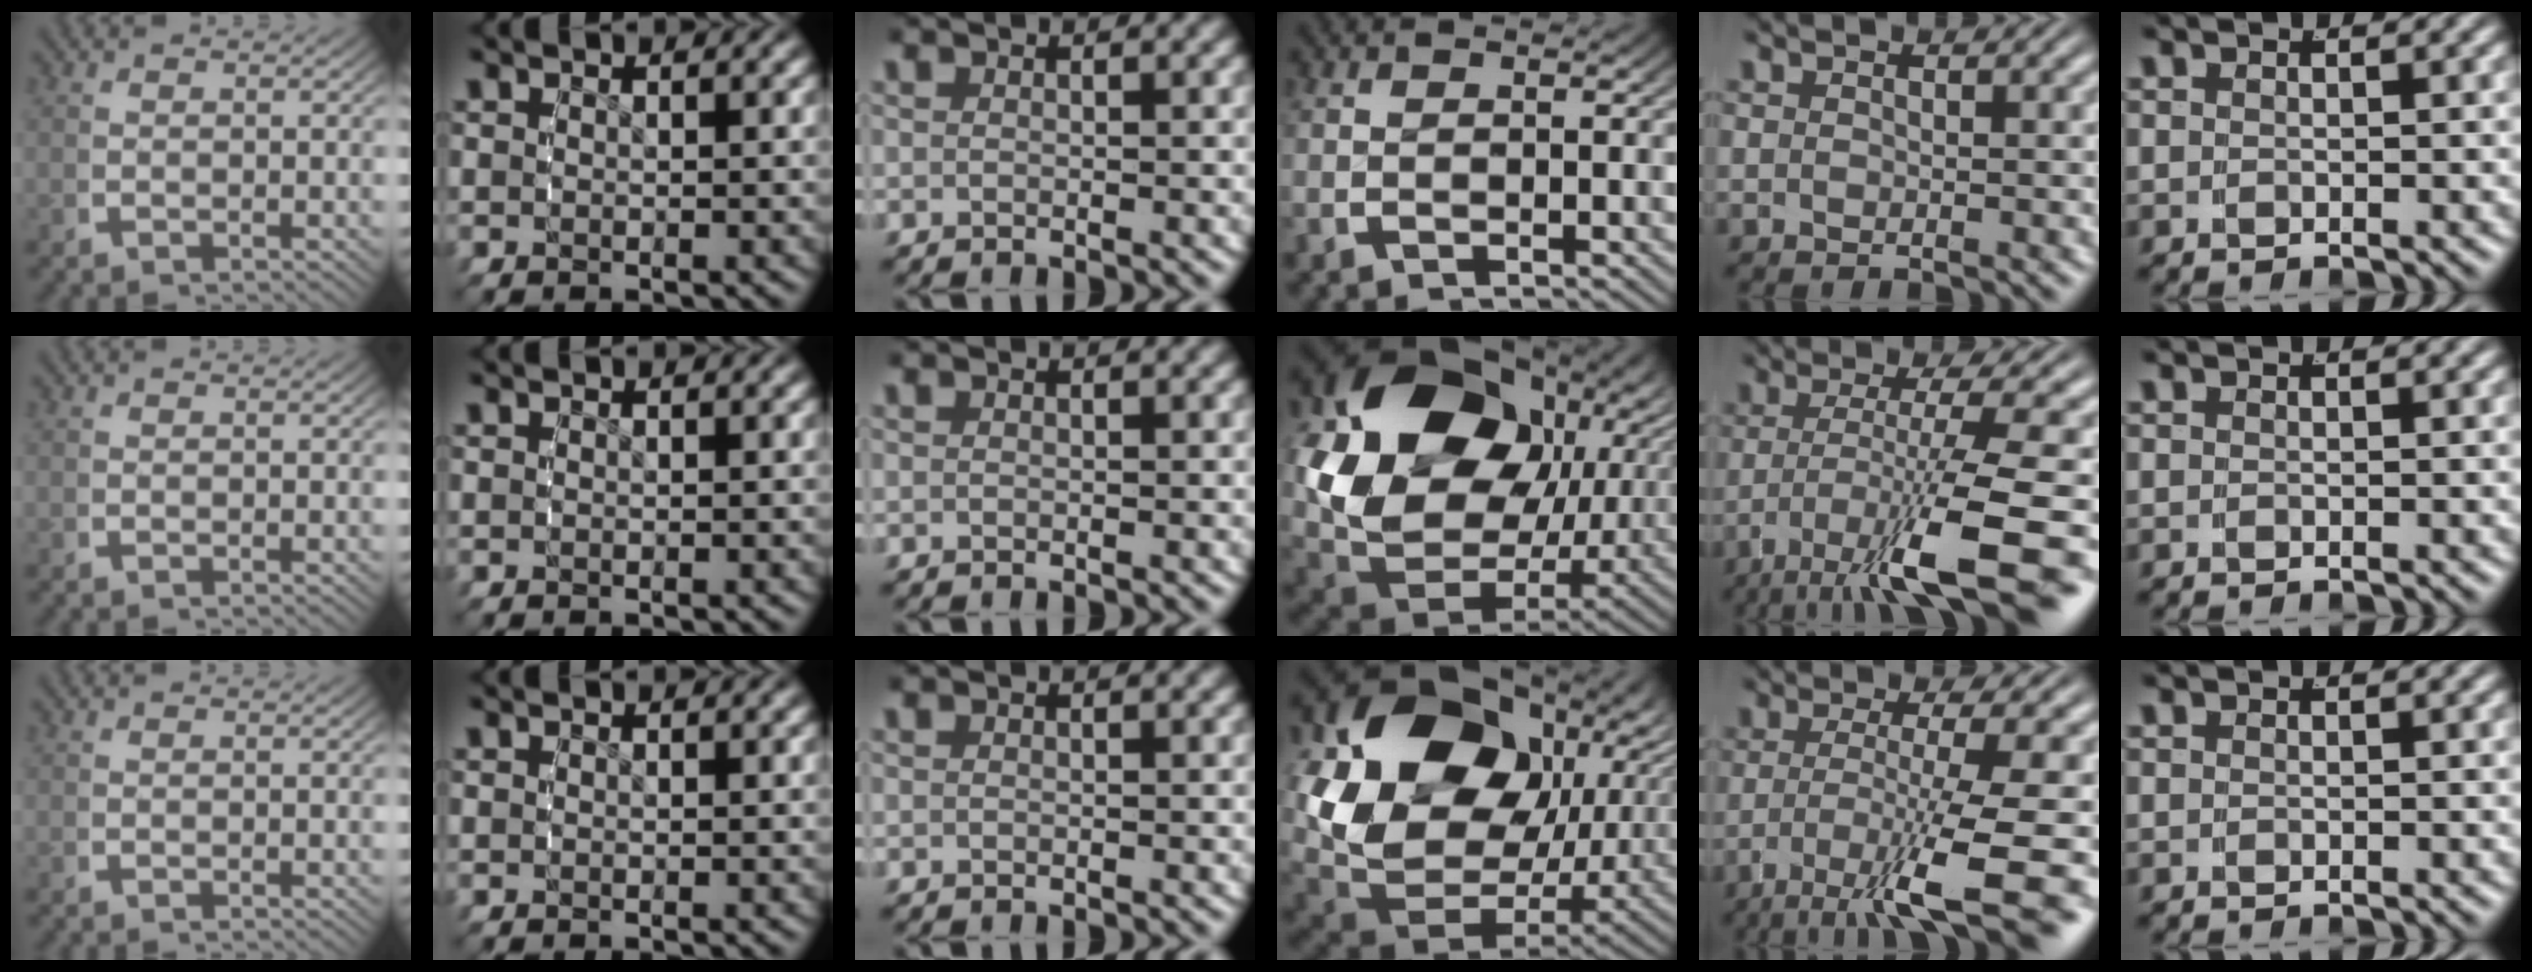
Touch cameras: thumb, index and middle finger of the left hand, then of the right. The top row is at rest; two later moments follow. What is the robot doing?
{"motion": "grasp_and_lifting", "object": "ethernet cable"}